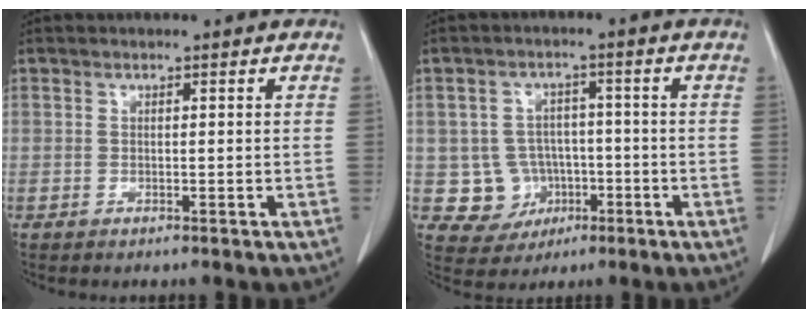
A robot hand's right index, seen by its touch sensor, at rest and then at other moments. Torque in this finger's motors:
{"motor_torque": [-0.22, 0.15, -0.56, -0.16]}